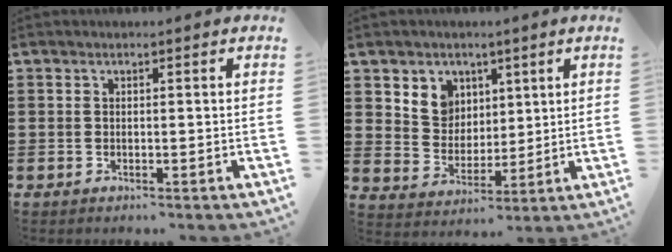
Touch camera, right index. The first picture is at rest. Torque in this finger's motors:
{"motor_torque": [0.24, 0.18, 0.15, 0.06]}